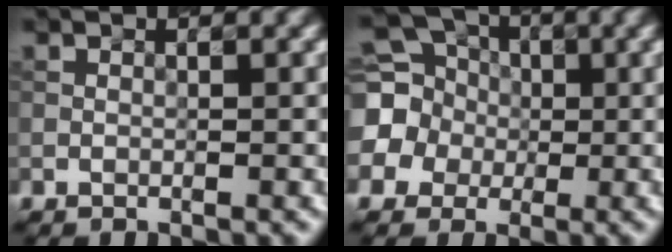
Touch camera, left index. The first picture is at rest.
{"total": 9.4, "force": [0.9, 8.6, 3.6], "torque": [-0.103, 0.025, -0.024]}